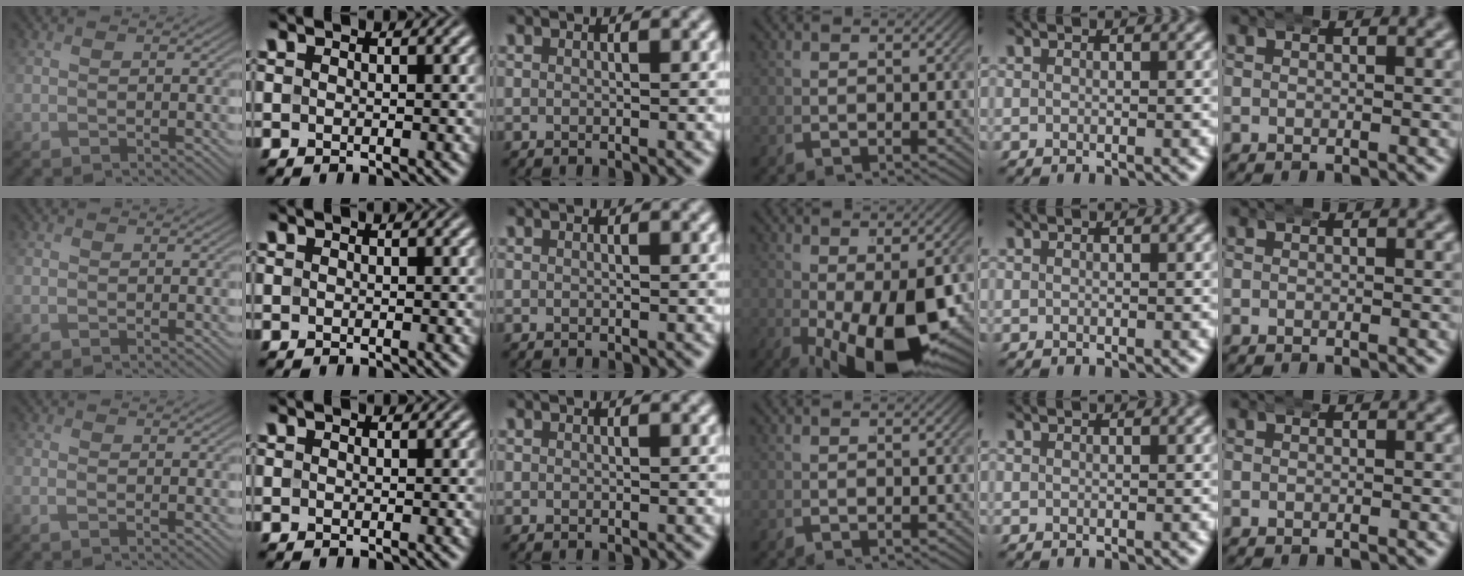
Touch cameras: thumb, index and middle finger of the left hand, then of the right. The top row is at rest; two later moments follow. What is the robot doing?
{"motion": "wrap", "object": "bandana"}